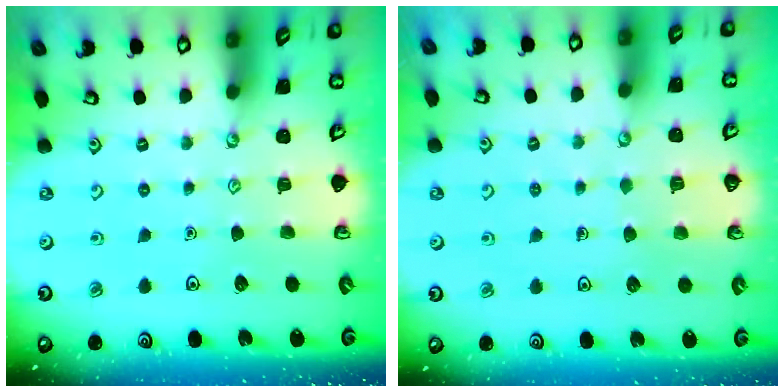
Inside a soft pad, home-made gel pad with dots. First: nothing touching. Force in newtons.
{"total": 4.0, "press": 4.0, "slide": 0.4}